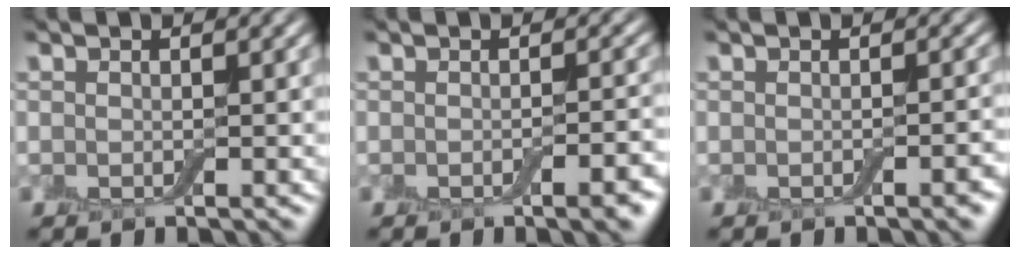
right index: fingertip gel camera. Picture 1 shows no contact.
{"total": 2.9, "force": [-1.2, 0.8, 2.5], "torque": [-0.028, 0.002, -0.018]}
{"total": 1.4, "force": [-0.6, 0.3, 1.3], "torque": [-0.013, 0.002, -0.006]}